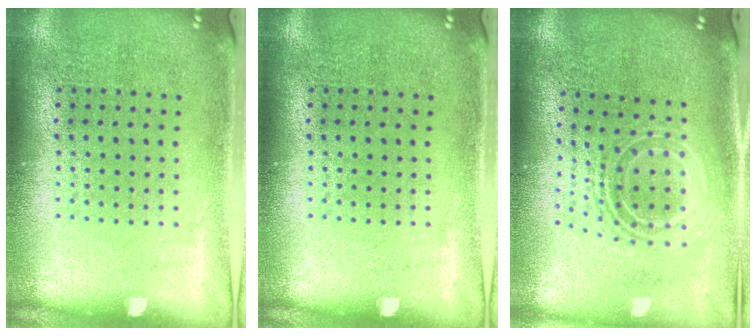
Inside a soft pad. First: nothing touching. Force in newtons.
{"total": 0.0}
{"total": 2.1, "press": 1.5, "slide": 1.5}